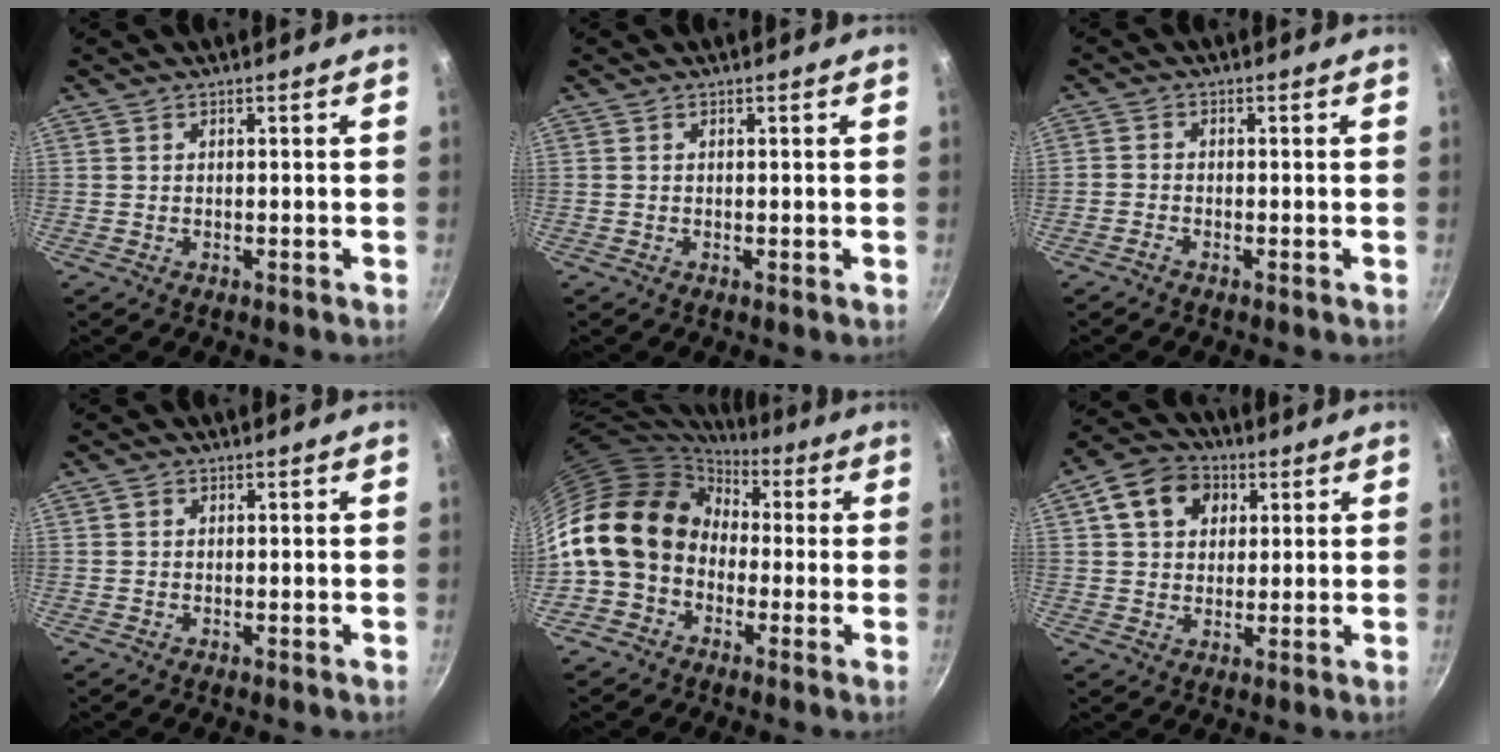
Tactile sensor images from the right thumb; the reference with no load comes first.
{"total": 0.0}
{"total": 1.5, "force": [-1.3, 0.6, 0.5], "torque": [-0.015, 0.011, -0.031]}
{"total": 1.1, "force": [0.2, 1.0, 0.4], "torque": [-0.004, 0.003, 0.000]}
{"total": 15.6, "force": [-0.3, 12.6, 9.2], "torque": [-0.127, 0.043, -0.022]}
{"total": 10.3, "force": [3.5, 8.0, 5.4], "torque": [-0.070, 0.006, 0.044]}